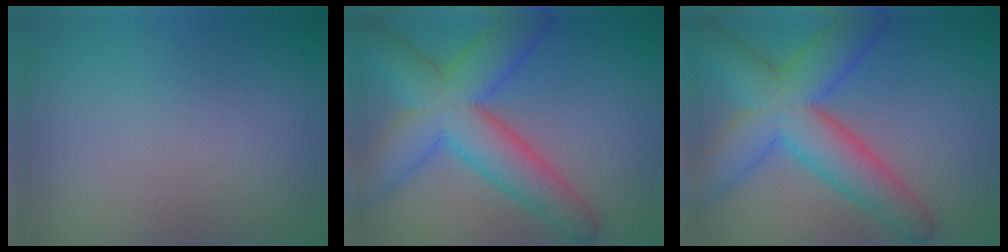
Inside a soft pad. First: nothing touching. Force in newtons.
{"total": 9.6, "press": 9.6, "slide": 0.4}
{"total": 9.6, "press": 9.6, "slide": 0.4}